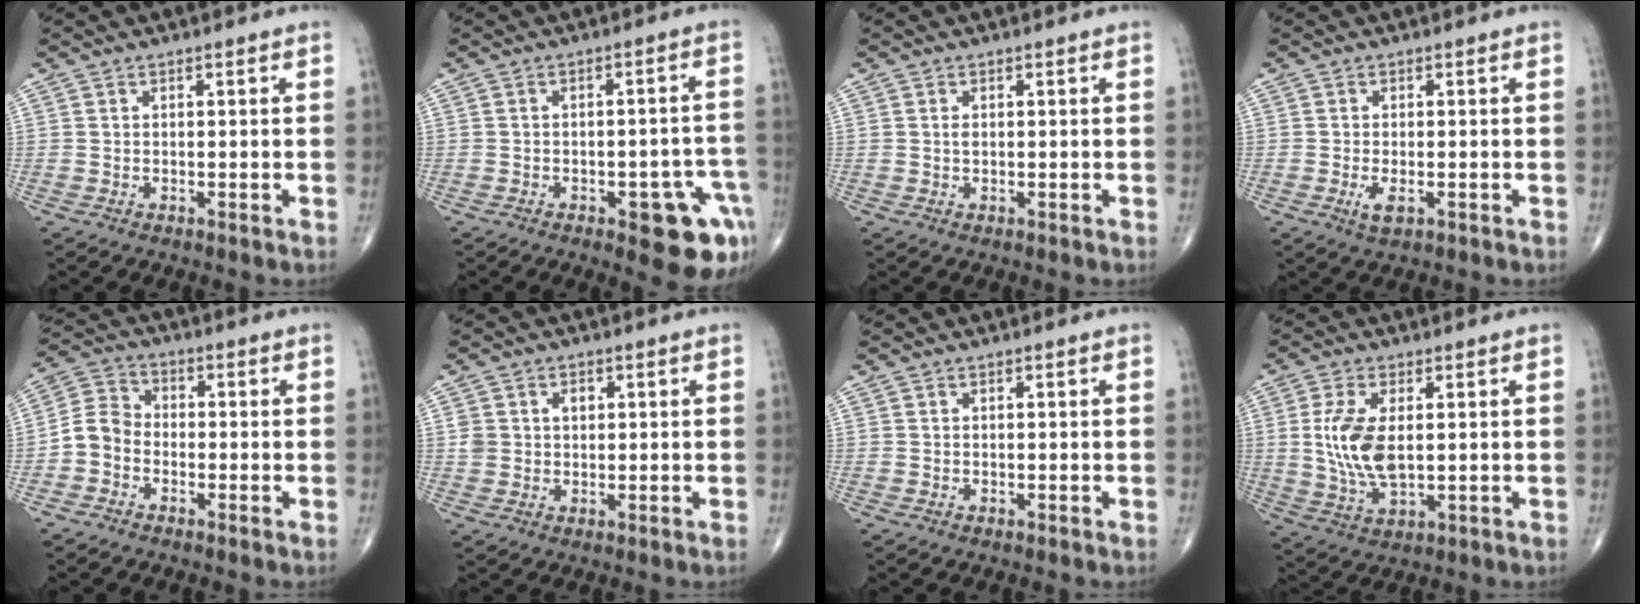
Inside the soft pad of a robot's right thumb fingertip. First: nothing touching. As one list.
[{"total": 11.9, "force": [-5.4, 4.5, 9.7], "torque": [-0.075, 0.030, -0.056]}, {"total": 0.7, "force": [0.1, 0.4, 0.6], "torque": [-0.011, -0.001, 0.002]}, {"total": 2.7, "force": [-0.9, 1.1, 2.3], "torque": [-0.048, -0.006, -0.016]}, {"total": 5.5, "force": [-2.0, 4.4, 2.5], "torque": [-0.036, 0.024, -0.055]}, {"total": 3.5, "force": [1.0, 2.8, 1.9], "torque": [-0.018, -0.003, 0.019]}, {"total": 0.0}, {"total": 9.9, "force": [1.0, 4.8, 8.6], "torque": [-0.183, -0.013, 0.026]}]